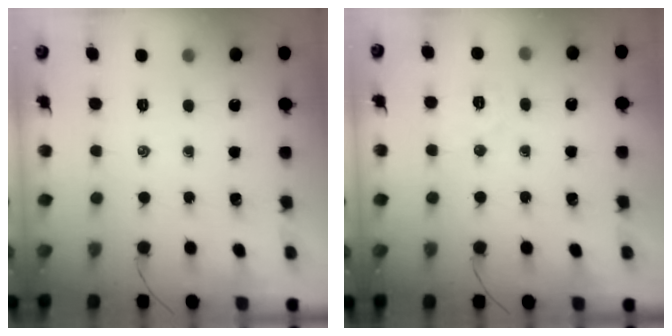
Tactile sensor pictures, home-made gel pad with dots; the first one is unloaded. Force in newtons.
{"total": 4.8, "press": 4.6, "slide": 1.2}